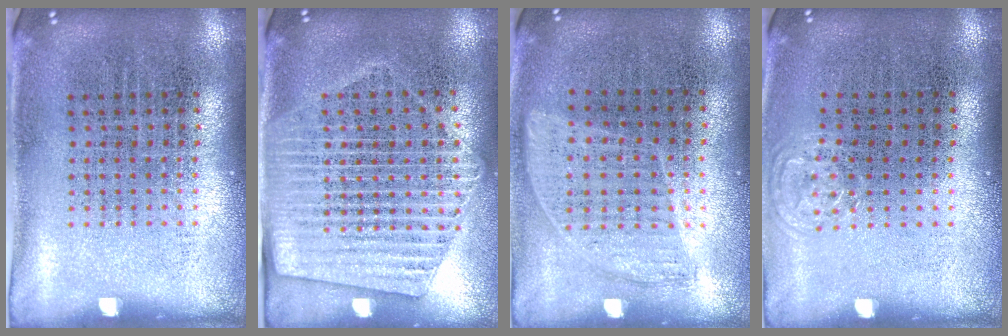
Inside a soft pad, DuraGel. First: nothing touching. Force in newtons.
{"total": 1.8, "press": 1.6, "slide": 0.7}
{"total": 0.9, "press": 0.8, "slide": 0.4}
{"total": 0.6, "press": 0.6, "slide": 0.1}